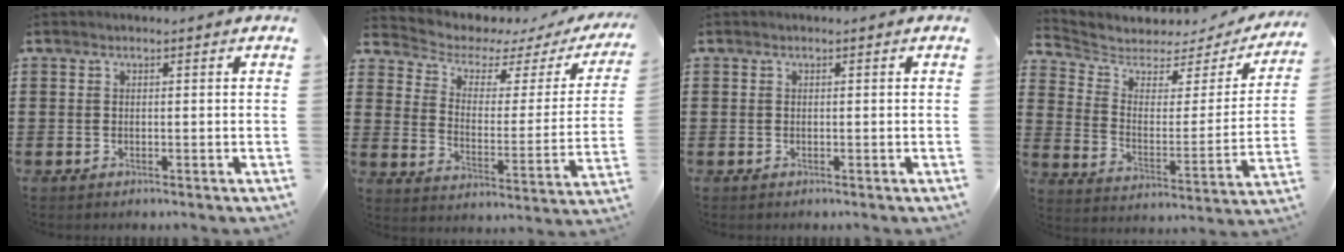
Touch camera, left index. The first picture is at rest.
{"total": 3.5, "force": [2.7, 1.7, 1.4], "torque": [-0.049, -0.021, 0.038]}
{"total": 0.0}
{"total": 4.4, "force": [3.8, 2.0, 1.0], "torque": [-0.050, -0.027, 0.061]}